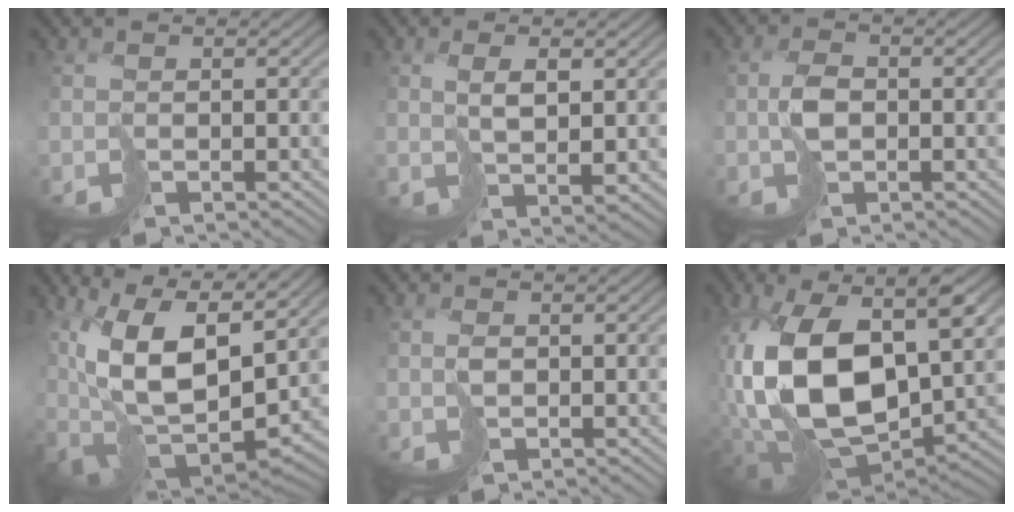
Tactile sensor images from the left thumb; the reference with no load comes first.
{"total": 3.7, "force": [2.1, 0.8, 2.9], "torque": [-0.064, -0.001, 0.051]}
{"total": 2.3, "force": [0.4, 1.5, 1.8], "torque": [-0.038, 0.005, 0.006]}
{"total": 16.6, "force": [6.2, 7.5, 13.5], "torque": [-0.260, -0.006, 0.129]}
{"total": 0.9, "force": [0.8, 0.4, 0.4], "torque": [-0.009, 0.003, 0.016]}
{"total": 17.2, "force": [3.4, 10.2, 13.5], "torque": [-0.285, -0.017, 0.067]}